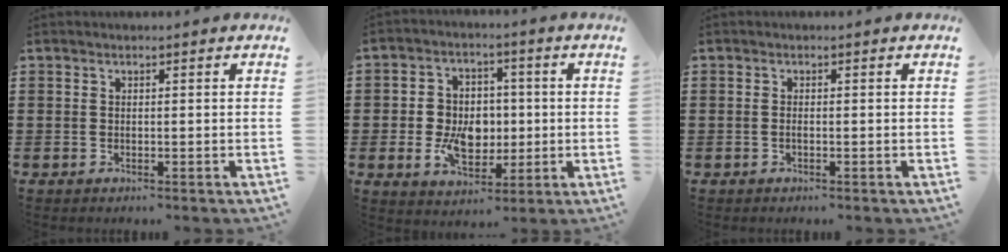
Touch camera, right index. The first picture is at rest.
{"total": 7.8, "force": [-1.0, 5.9, 5.0], "torque": [-0.099, 0.014, -0.017]}
{"total": 0.6, "force": [-0.3, -0.1, 0.5], "torque": [-0.011, -0.007, -0.003]}